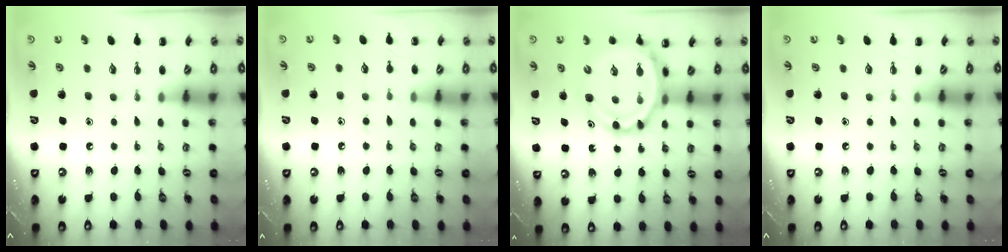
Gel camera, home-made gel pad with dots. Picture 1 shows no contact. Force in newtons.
{"total": 5.1, "press": 4.8, "slide": 1.7}
{"total": 12.2, "press": 11.6, "slide": 3.7}
{"total": 0.0}